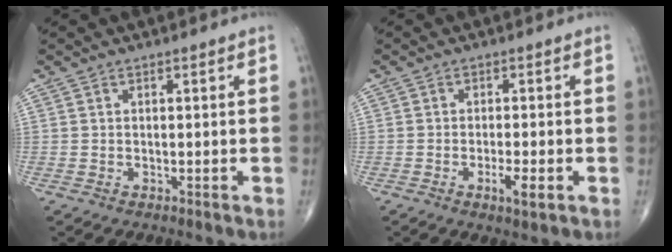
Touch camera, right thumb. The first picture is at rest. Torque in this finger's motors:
{"motor_torque": [0.85, 0.33, 0.04, -0.25, 0.14]}